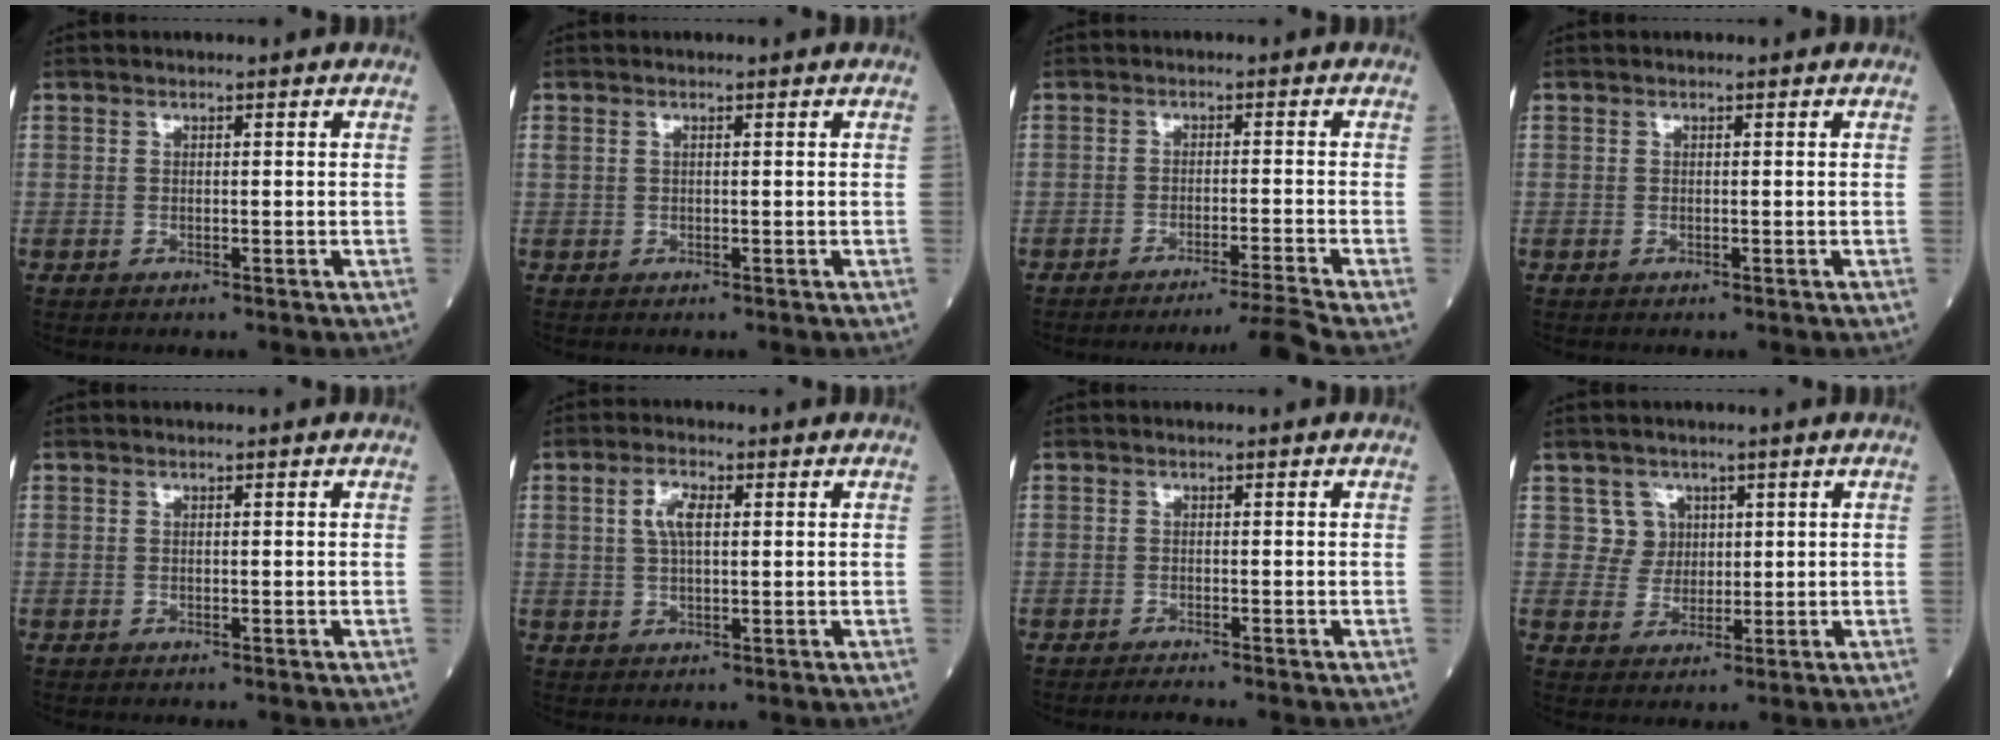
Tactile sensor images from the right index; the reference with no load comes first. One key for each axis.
{"total": 0.7, "fx": 0.3, "fy": 0.3, "fz": 0.5, "tx": -0.017, "ty": 0.013, "tz": 0.009}
{"total": 6.1, "fx": -4.9, "fy": -3.3, "fz": 1.2, "tx": -0.018, "ty": -0.009, "tz": -0.075}
{"total": 0.0}
{"total": 0.0}
{"total": 4.0, "fx": 1.1, "fy": 1.5, "fz": 3.5, "tx": -0.074, "ty": 0.009, "tz": 0.021}
{"total": 1.2, "fx": -1.1, "fy": -0.4, "fz": 0.3, "tx": -0.011, "ty": -0.004, "tz": -0.020}
{"total": 3.8, "fx": 1.5, "fy": 3.4, "fz": -0.2, "tx": 0.006, "ty": 0.007, "tz": 0.031}